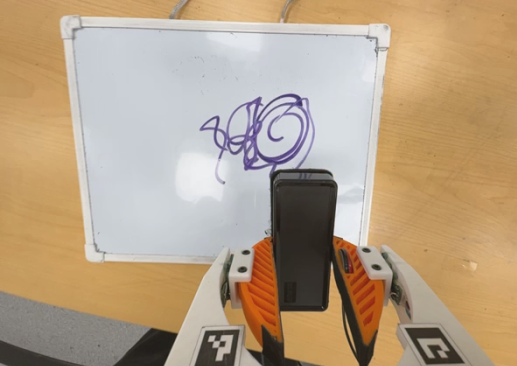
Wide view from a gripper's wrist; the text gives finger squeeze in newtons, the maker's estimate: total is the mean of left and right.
{"total": 4.1, "left": 2.6, "right": 5.5}